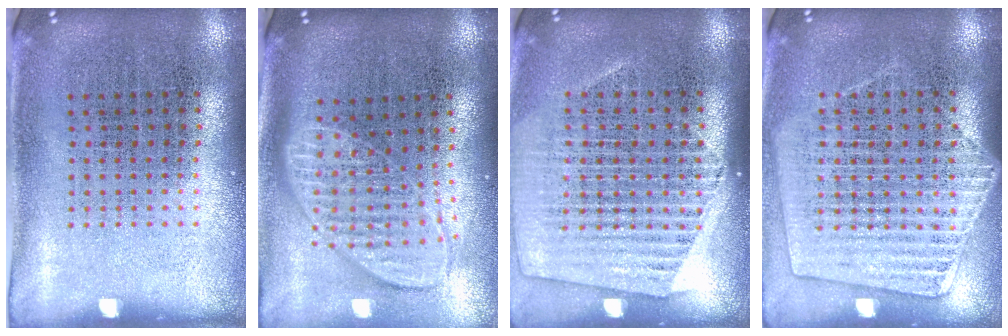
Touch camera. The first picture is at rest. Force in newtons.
{"total": 1.9, "press": 1.5, "slide": 1.1}
{"total": 1.4, "press": 1.3, "slide": 0.5}
{"total": 1.6, "press": 1.5, "slide": 0.6}